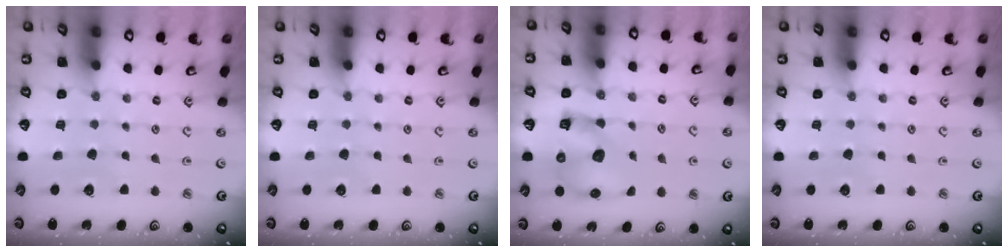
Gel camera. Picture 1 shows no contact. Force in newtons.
{"total": 0.0}
{"total": 8.2, "press": 8.1, "slide": 1.0}
{"total": 0.0}